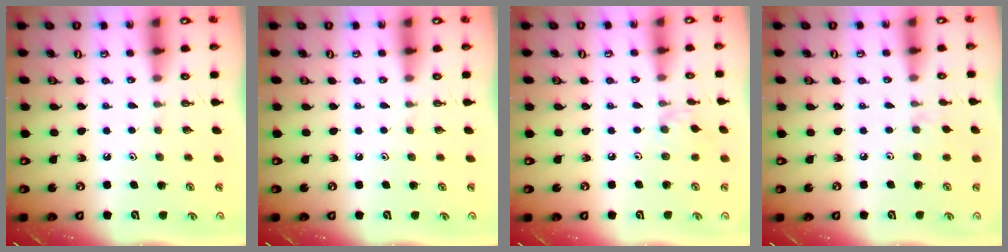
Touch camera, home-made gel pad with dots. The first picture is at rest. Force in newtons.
{"total": 0.0}
{"total": 2.8, "press": 2.8, "slide": 0.5}
{"total": 1.1, "press": 1.0, "slide": 0.4}